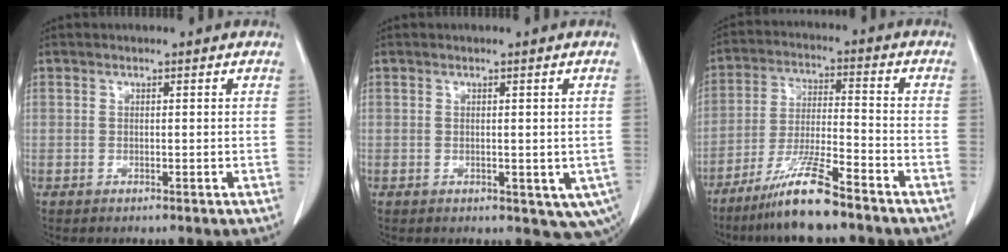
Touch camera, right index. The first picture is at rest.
{"total": 6.5, "force": [-1.5, 3.8, 5.0], "torque": [-0.042, -0.007, -0.012]}
{"total": 10.5, "force": [-7.9, 0.3, 7.0], "torque": [-0.138, -0.028, -0.149]}